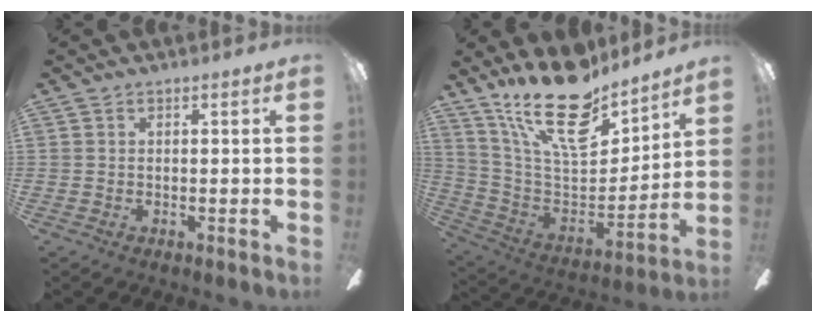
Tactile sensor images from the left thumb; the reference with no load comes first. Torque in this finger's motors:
{"motor_torque": [0.77, -0.30, 1.50, -1.26, 0.35]}